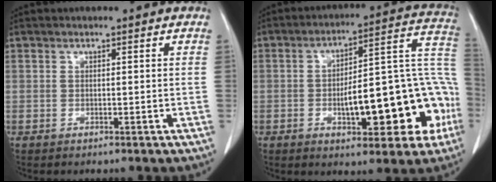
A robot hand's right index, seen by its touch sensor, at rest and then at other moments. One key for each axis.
{"total": 19.7, "fx": -5.1, "fy": 6.1, "fz": 18.1, "tx": -0.194, "ty": 0.048, "tz": -0.059}